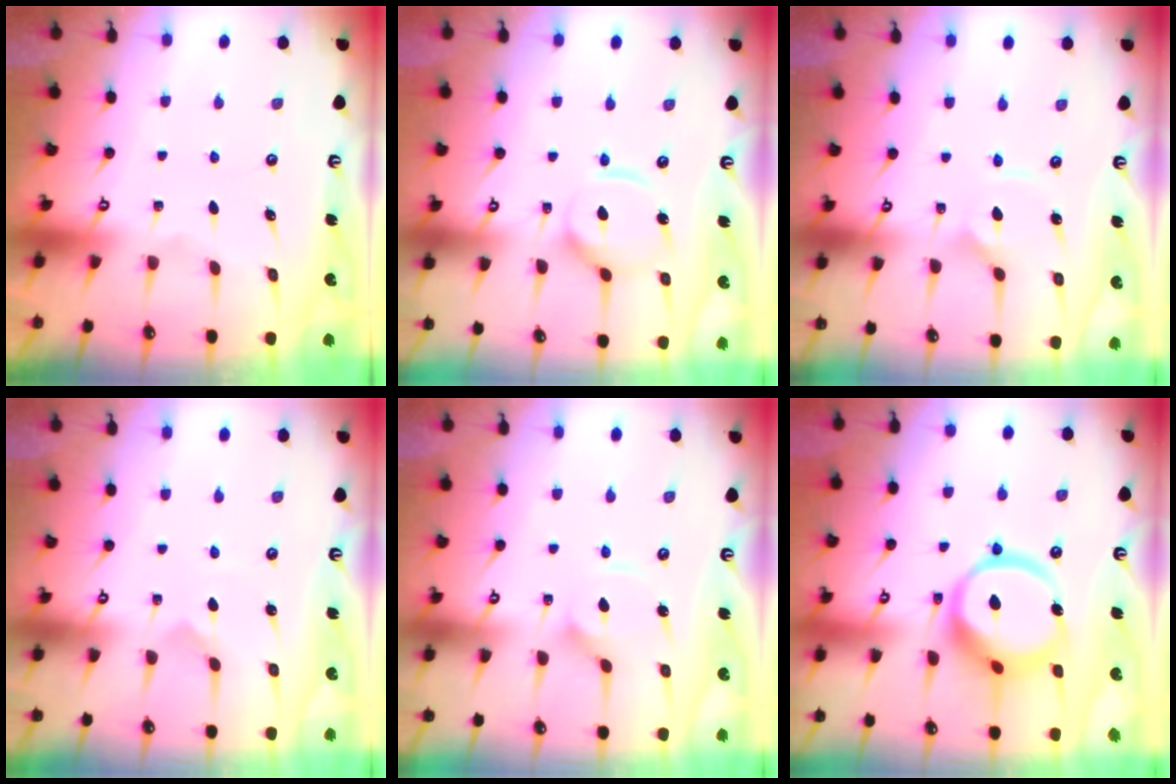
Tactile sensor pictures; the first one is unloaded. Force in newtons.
{"total": 10.7, "press": 10.6, "slide": 0.9}
{"total": 3.4, "press": 3.4, "slide": 0.1}
{"total": 0.0}
{"total": 2.6, "press": 2.5, "slide": 0.3}
{"total": 15.6, "press": 15.5, "slide": 1.6}